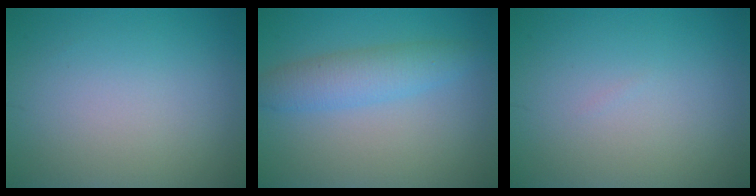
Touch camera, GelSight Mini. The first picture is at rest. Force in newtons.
{"total": 3.6, "press": 3.6, "slide": 0.1}
{"total": 0.0}